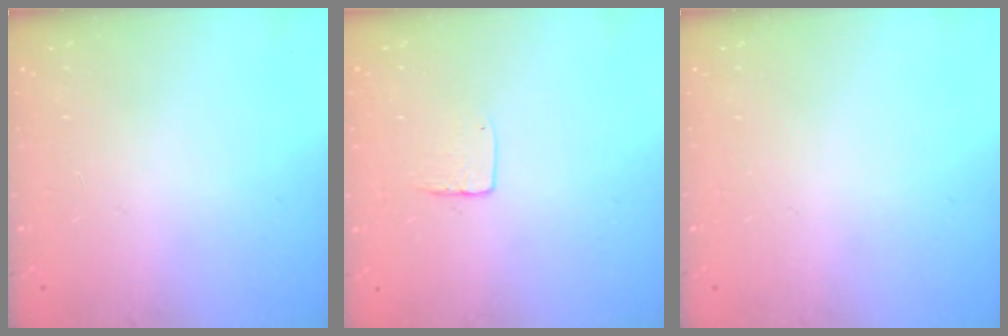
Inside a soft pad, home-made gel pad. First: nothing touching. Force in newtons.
{"total": 4.3, "press": 4.3, "slide": 0.4}
{"total": 0.0}